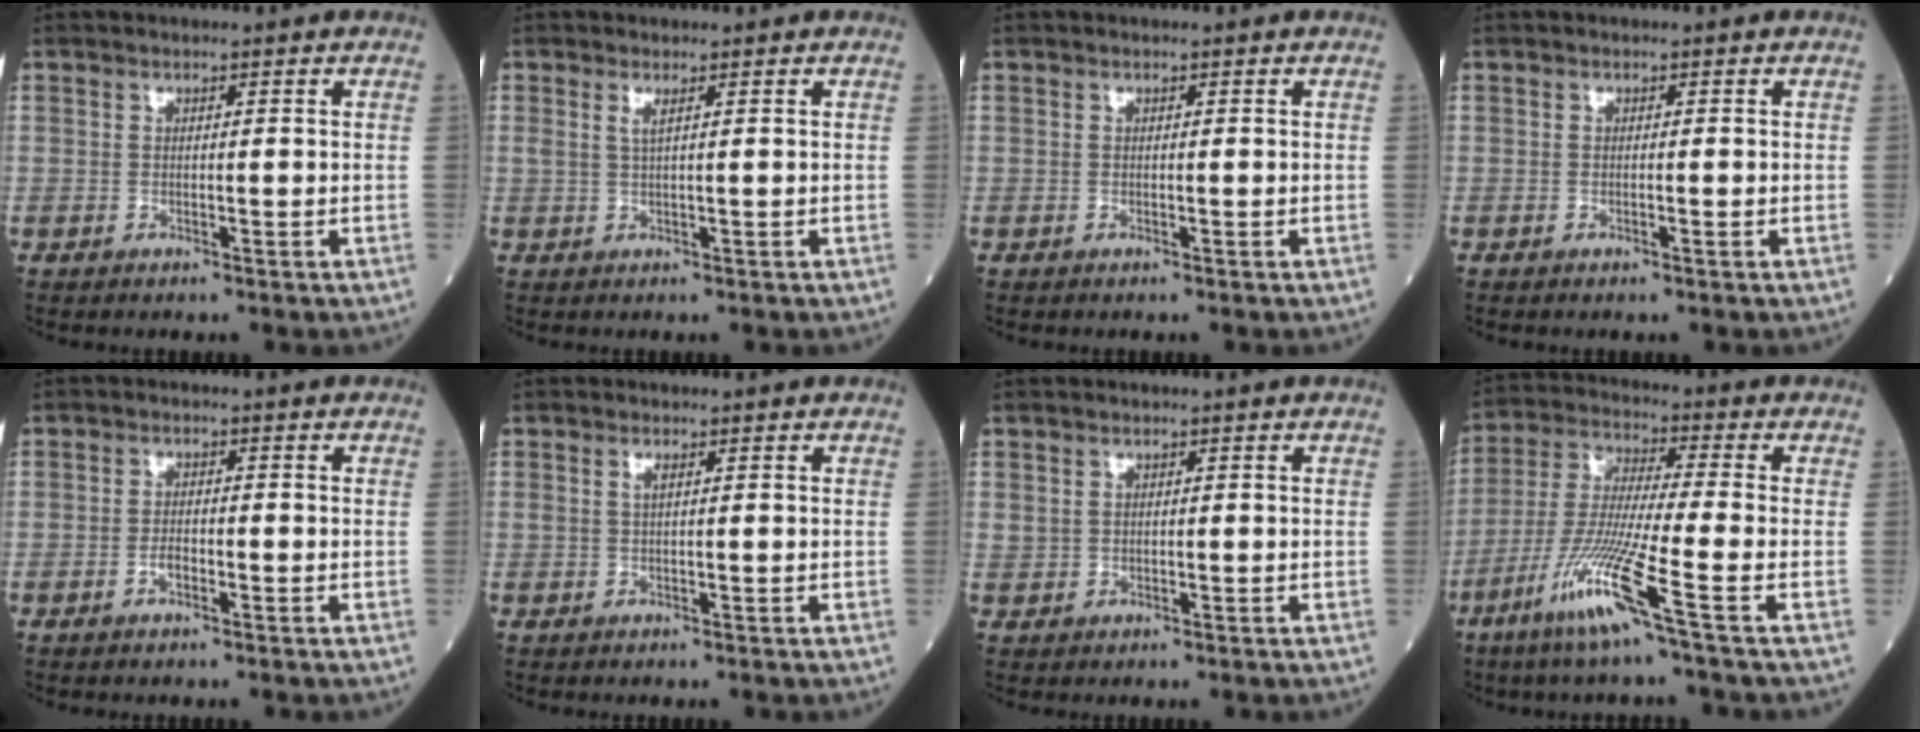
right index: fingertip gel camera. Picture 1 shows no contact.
{"total": 1.4, "force": [0.7, 0.0, 1.2], "torque": [-0.031, 0.000, 0.015]}
{"total": 0.0}
{"total": 0.0}
{"total": 1.6, "force": [-0.8, 0.7, 1.2], "torque": [-0.021, 0.003, -0.015]}
{"total": 0.9, "force": [0.4, 0.0, 0.8], "torque": [-0.023, 0.004, 0.008]}
{"total": 1.0, "force": [0.4, 0.9, 0.3], "torque": [0.001, 0.005, 0.008]}
{"total": 11.6, "force": [-6.0, -1.5, 9.8], "torque": [-0.199, -0.025, -0.123]}